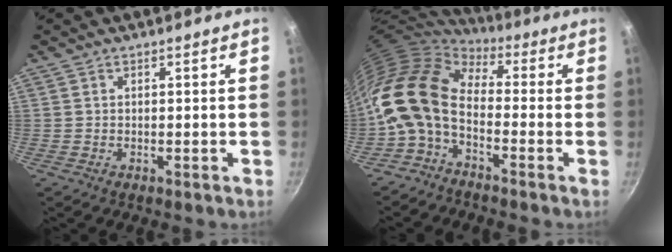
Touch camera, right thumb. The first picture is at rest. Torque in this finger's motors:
{"motor_torque": [1.47, 2.41, 1.39, -1.39, 0.62]}